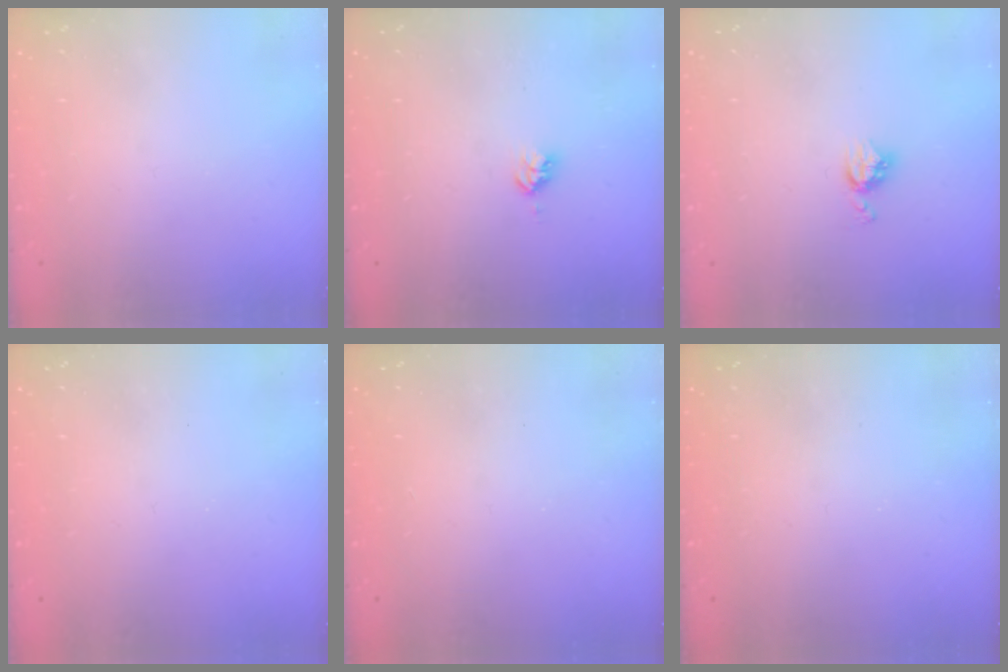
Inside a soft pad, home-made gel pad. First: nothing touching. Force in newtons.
{"total": 2.8, "press": 2.8, "slide": 0.2}
{"total": 4.6, "press": 4.6, "slide": 0.4}
{"total": 0.0}
{"total": 1.1, "press": 1.1, "slide": 0.1}
{"total": 0.0}